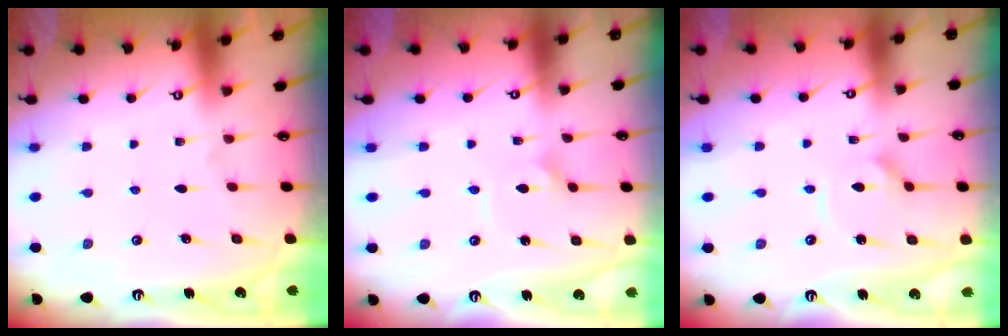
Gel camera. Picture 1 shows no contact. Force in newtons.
{"total": 2.1, "press": 2.1, "slide": 0.1}
{"total": 4.7, "press": 4.7, "slide": 0.5}